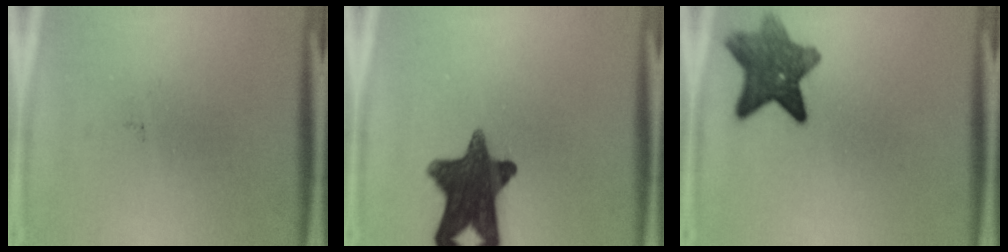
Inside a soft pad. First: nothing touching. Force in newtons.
{"total": 13.9}
{"total": 9.0}